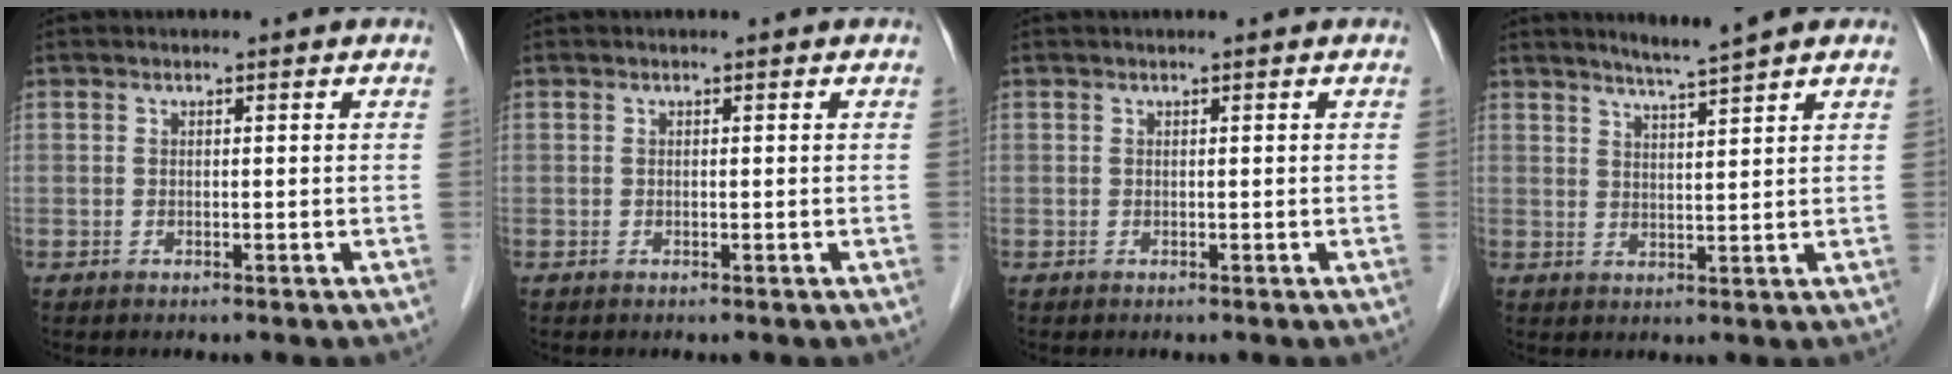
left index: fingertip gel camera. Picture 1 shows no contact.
{"total": 0.0}
{"total": 0.0}
{"total": 4.6, "force": [3.9, -0.8, 2.3], "torque": [-0.042, -0.003, 0.070]}